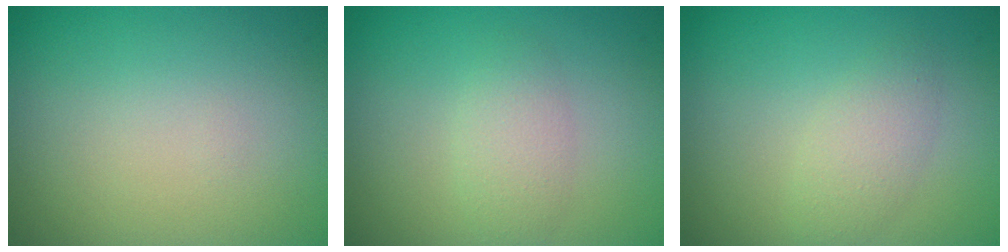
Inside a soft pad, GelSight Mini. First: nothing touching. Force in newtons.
{"total": 2.0, "press": 2.0, "slide": 0.0}
{"total": 2.1, "press": 2.1, "slide": 0.2}